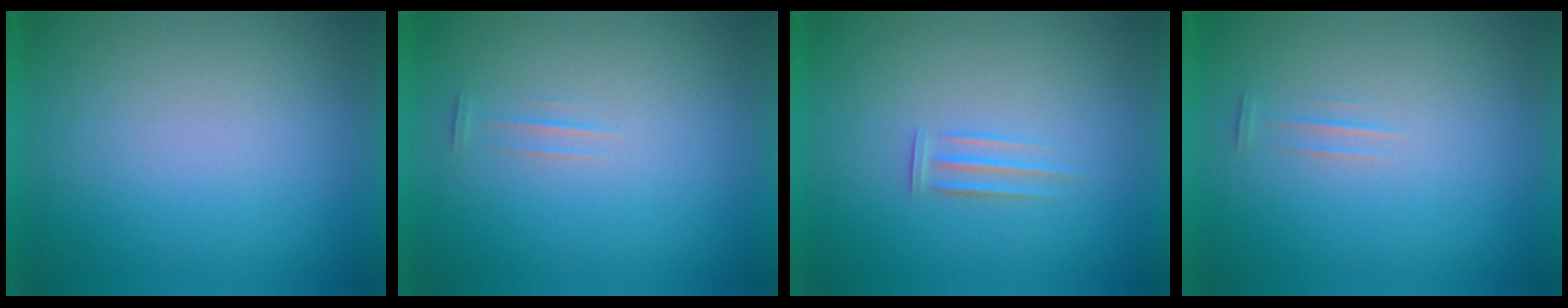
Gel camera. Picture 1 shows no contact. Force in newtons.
{"total": 1.4}
{"total": 1.6}
{"total": 1.2}